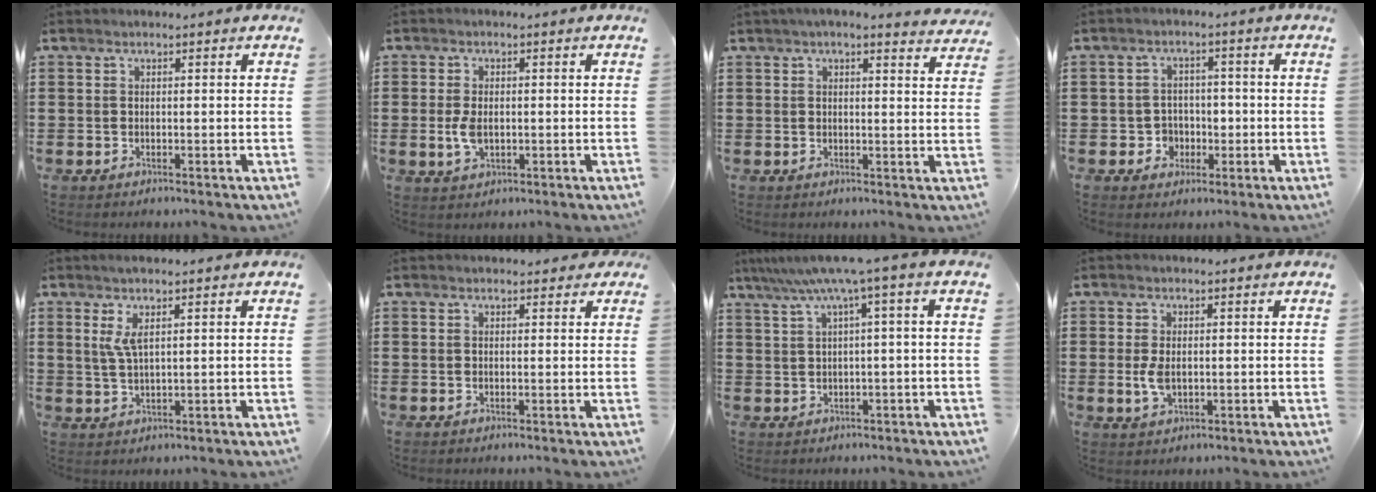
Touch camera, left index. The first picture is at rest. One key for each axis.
{"total": 3.6, "fx": -0.3, "fy": 2.0, "fz": 3.0, "tx": -0.078, "ty": -0.004, "tz": -0.011}
{"total": 2.9, "fx": 2.6, "fy": 0.0, "fz": 1.3, "tx": -0.034, "ty": -0.001, "tz": 0.048}
{"total": 3.9, "fx": -0.8, "fy": 3.7, "fz": 1.0, "tx": -0.032, "ty": 0.009, "tz": -0.019}
{"total": 3.8, "fx": 1.3, "fy": 0.7, "fz": 3.5, "tx": -0.071, "ty": 0.002, "tz": 0.022}
{"total": 1.1, "fx": 0.8, "fy": 0.6, "fz": 0.5, "tx": -0.003, "ty": 0.003, "tz": 0.012}
{"total": 5.7, "fx": 2.1, "fy": -0.6, "fz": 5.3, "tx": -0.104, "ty": -0.012, "tz": 0.032}
{"total": 3.5, "fx": -0.1, "fy": 1.9, "fz": 2.9, "tx": -0.070, "ty": -0.001, "tz": -0.005}